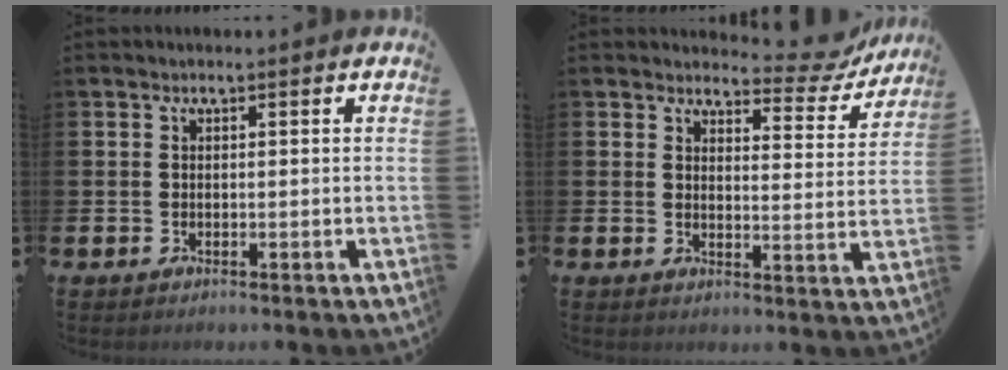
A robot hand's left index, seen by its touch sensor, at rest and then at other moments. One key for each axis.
{"total": 4.1, "fx": 3.7, "fy": 1.6, "fz": 0.7, "tx": -0.010, "ty": -0.030, "tz": 0.057}